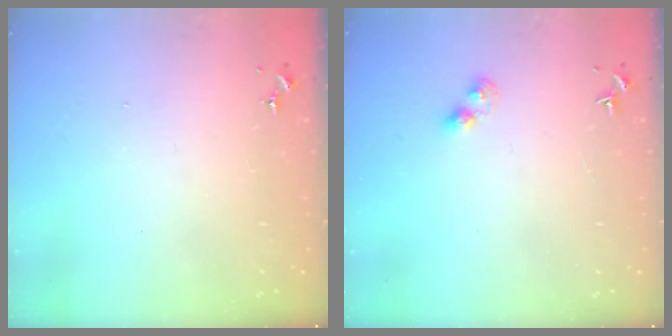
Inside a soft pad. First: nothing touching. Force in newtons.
{"total": 3.7, "press": 3.7, "slide": 0.2}